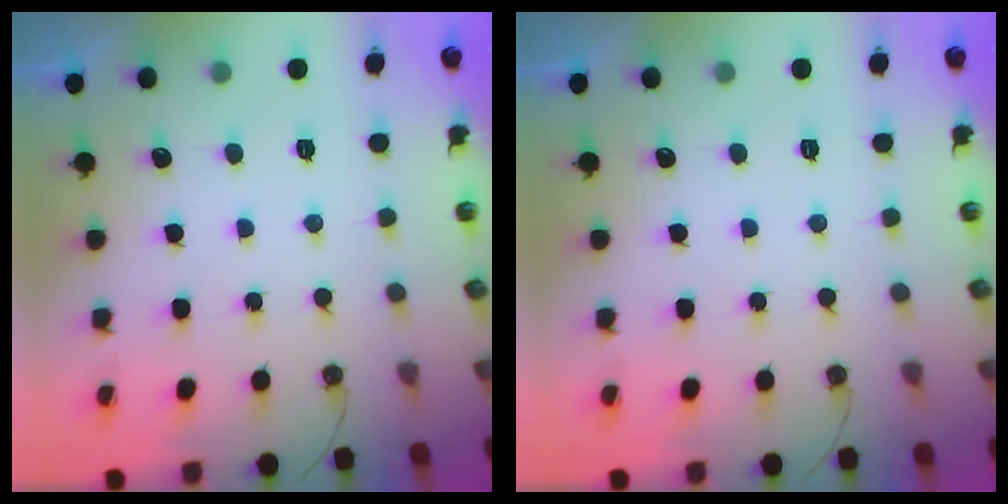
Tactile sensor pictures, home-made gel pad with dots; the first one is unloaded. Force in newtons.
{"total": 0.0}